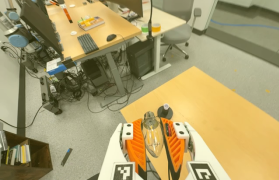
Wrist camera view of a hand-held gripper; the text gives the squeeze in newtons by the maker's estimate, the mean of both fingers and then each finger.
{"total": 23.5, "left": 24.6, "right": 22.4}